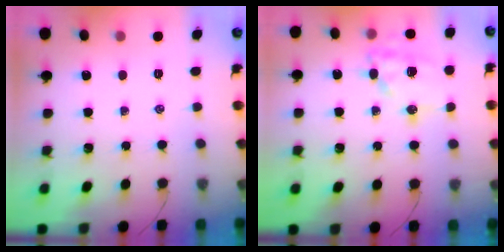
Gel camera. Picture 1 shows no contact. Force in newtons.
{"total": 15.0, "press": 14.7, "slide": 2.9}